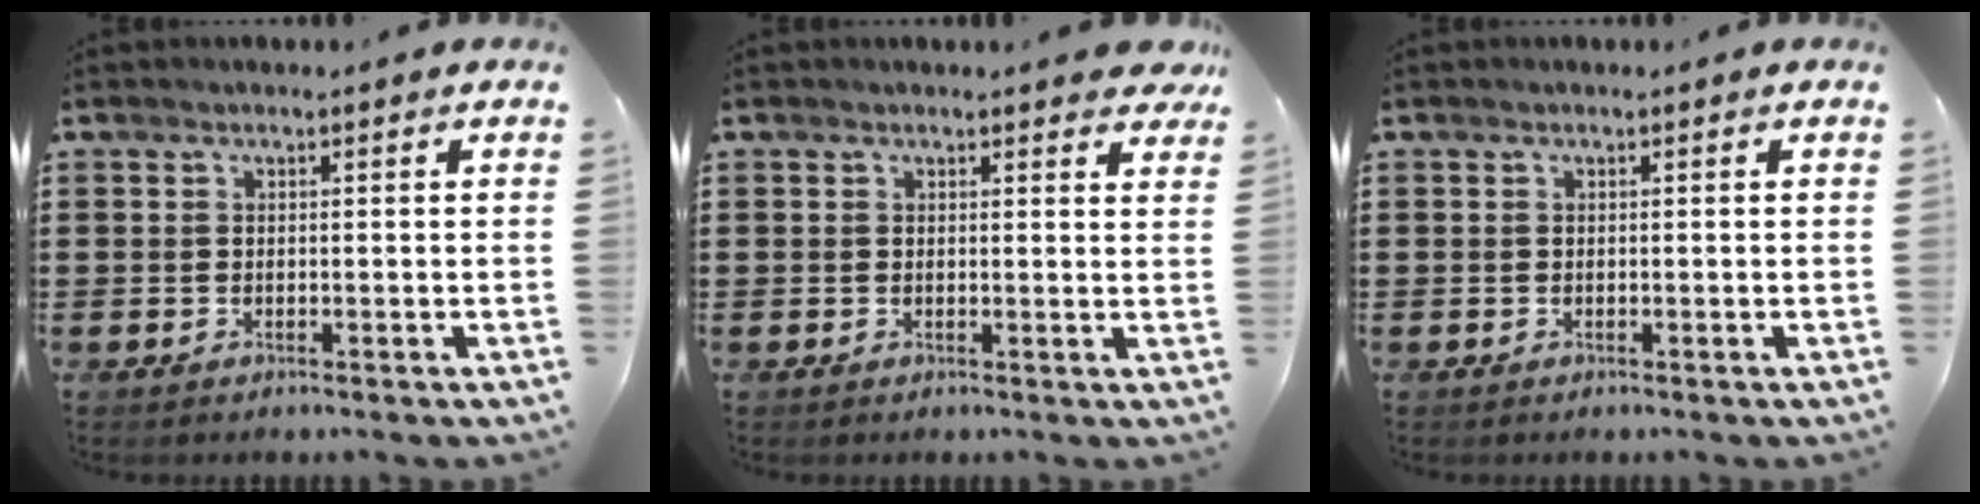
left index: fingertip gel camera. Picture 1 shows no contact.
{"total": 2.1, "force": [1.9, 0.3, 0.8], "torque": [-0.013, 0.001, 0.034]}
{"total": 0.0}